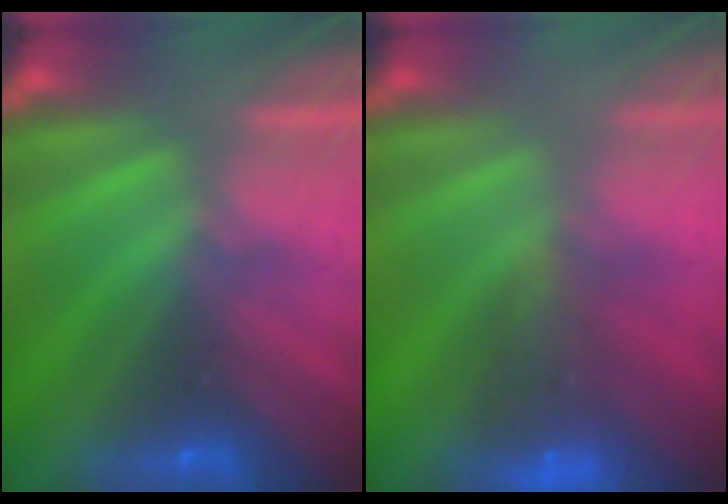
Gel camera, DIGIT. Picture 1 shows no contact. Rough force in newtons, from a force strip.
{"total": 8.5}